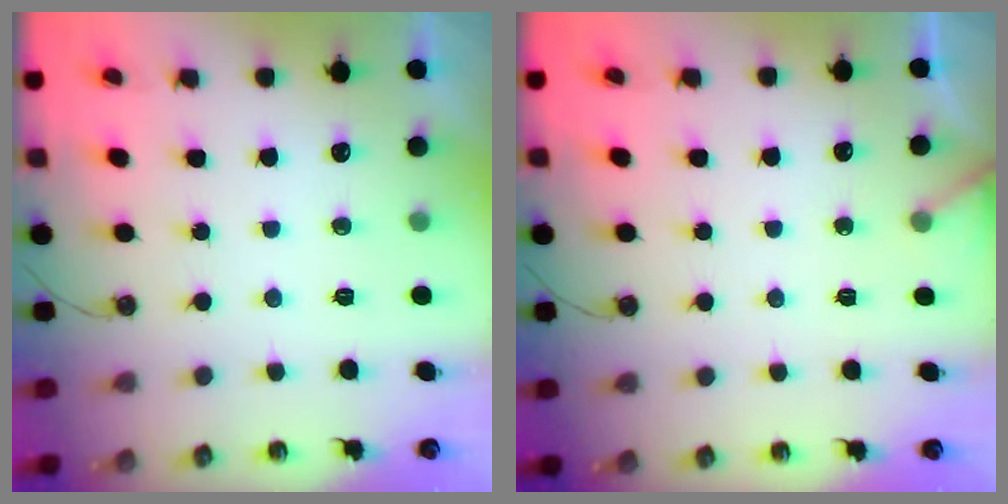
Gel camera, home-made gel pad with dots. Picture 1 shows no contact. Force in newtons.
{"total": 2.3, "press": 2.3, "slide": 0.1}